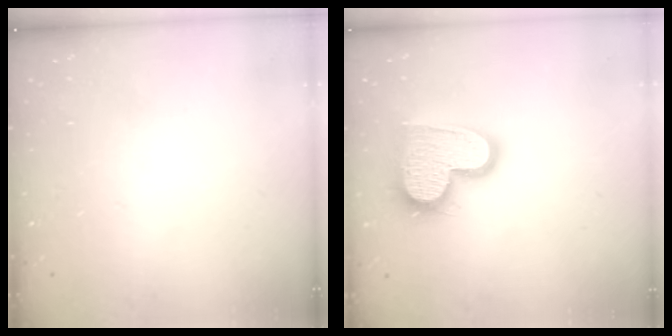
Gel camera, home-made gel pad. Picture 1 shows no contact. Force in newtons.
{"total": 17.2, "press": 17.1, "slide": 1.2}